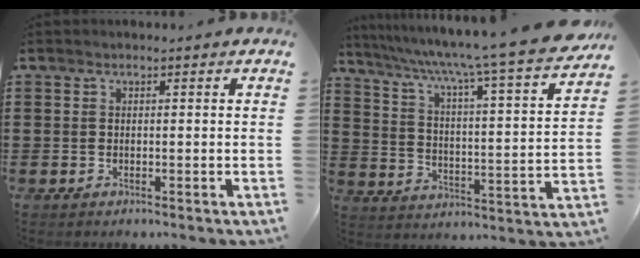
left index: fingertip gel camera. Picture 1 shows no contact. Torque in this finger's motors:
{"motor_torque": [1.76, -0.38, 1.05, 0.21]}